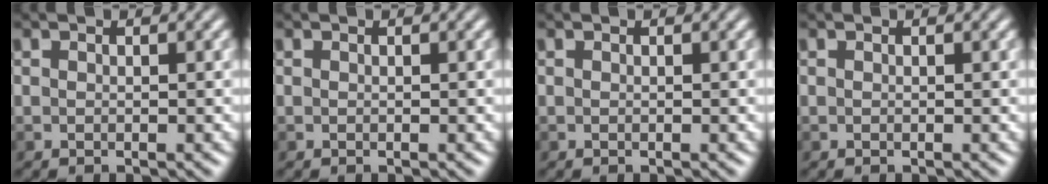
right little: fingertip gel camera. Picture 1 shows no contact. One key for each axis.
{"total": 0.0}
{"total": 0.0}
{"total": 0.0}